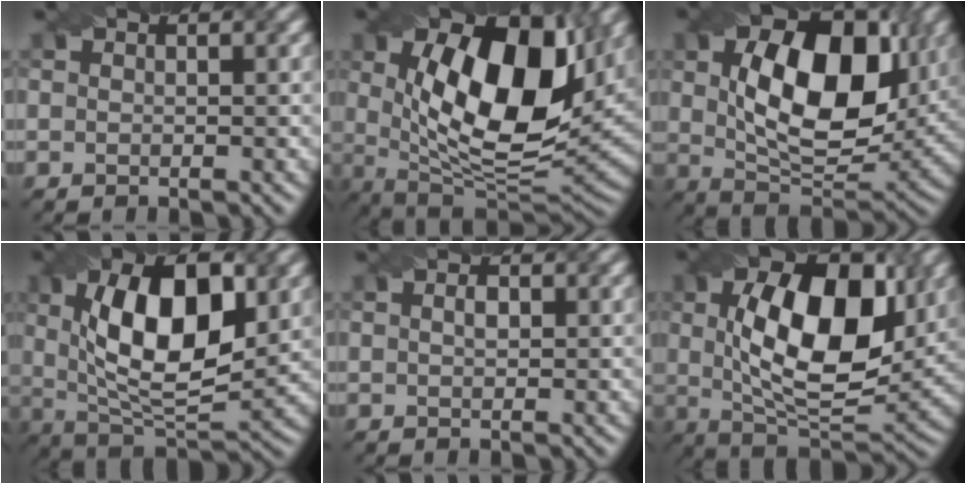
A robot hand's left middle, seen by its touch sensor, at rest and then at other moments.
{"total": 14.4, "force": [2.8, 7.1, 12.2], "torque": [-0.201, -0.006, 0.048]}
{"total": 12.6, "force": [2.5, 7.3, 10.0], "torque": [-0.168, 0.000, 0.047]}
{"total": 11.5, "force": [2.2, 5.2, 10.1], "torque": [-0.158, 0.010, 0.033]}
{"total": 0.9, "force": [-0.1, 0.4, 0.7], "torque": [-0.011, 0.004, 0.005]}
{"total": 12.0, "force": [2.3, 5.9, 10.2], "torque": [-0.158, 0.007, 0.035]}